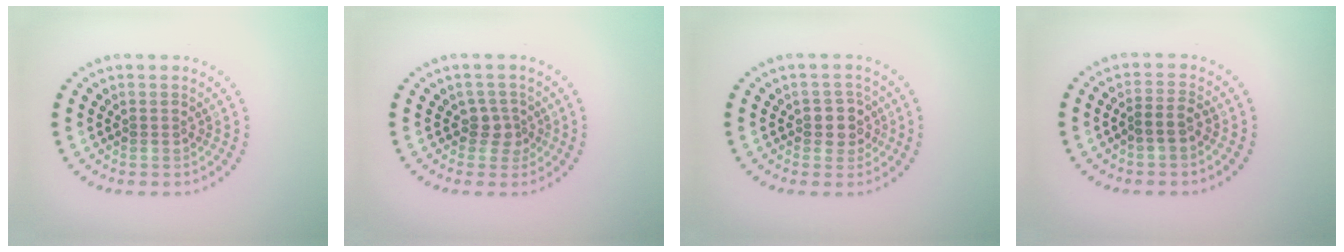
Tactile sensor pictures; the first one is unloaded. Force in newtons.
{"total": 2.0, "press": 1.4, "slide": 1.4}
{"total": 2.3, "press": 2.1, "slide": 1.1}
{"total": 1.9, "press": 1.4, "slide": 1.2}